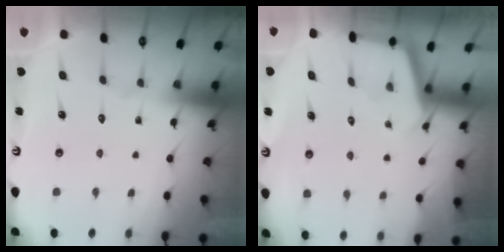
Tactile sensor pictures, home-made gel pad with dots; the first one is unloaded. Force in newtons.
{"total": 2.5, "press": 2.5, "slide": 0.2}